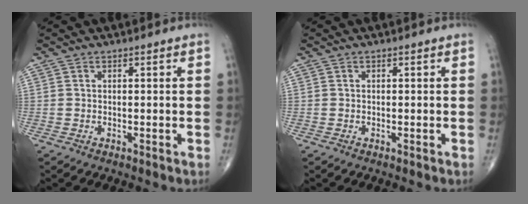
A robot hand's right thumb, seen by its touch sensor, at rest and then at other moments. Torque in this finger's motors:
{"motor_torque": [0.39, 0.24, -0.25, 0.04, 0.04]}